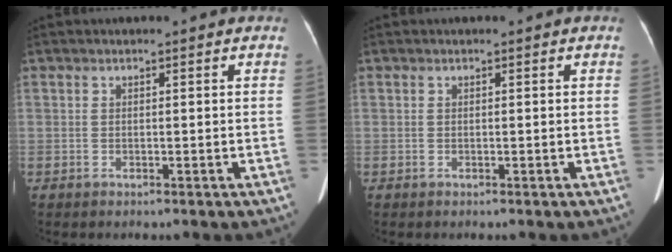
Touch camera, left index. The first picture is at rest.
{"total": 0.0}